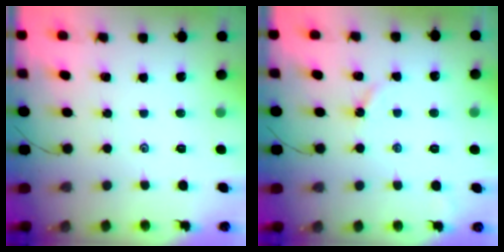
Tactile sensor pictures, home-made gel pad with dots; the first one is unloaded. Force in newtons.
{"total": 2.6, "press": 2.6, "slide": 0.3}